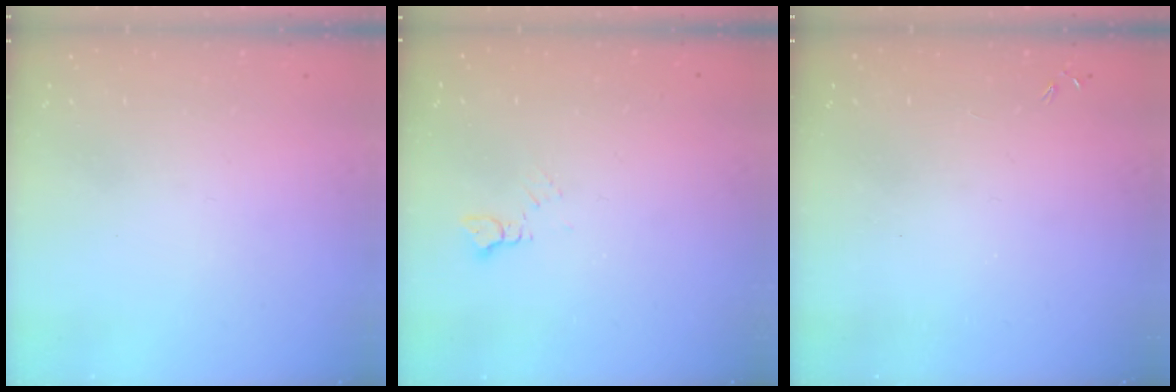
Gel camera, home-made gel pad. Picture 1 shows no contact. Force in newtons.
{"total": 2.8, "press": 2.8, "slide": 0.5}
{"total": 0.0}